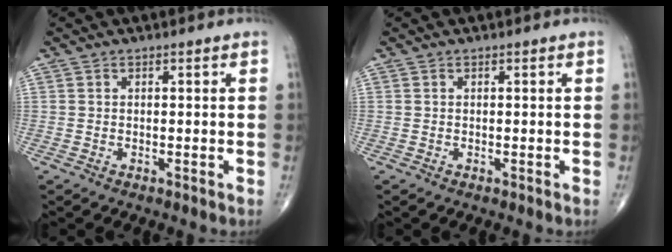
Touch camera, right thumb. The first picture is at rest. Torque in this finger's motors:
{"motor_torque": [-0.41, -0.18, -0.19, -0.02, 0.00]}